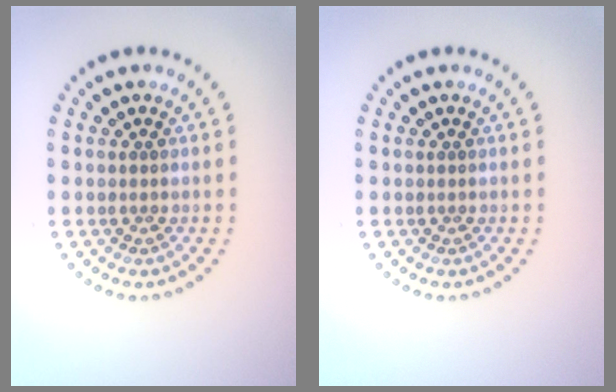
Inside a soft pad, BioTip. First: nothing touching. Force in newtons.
{"total": 0.0}